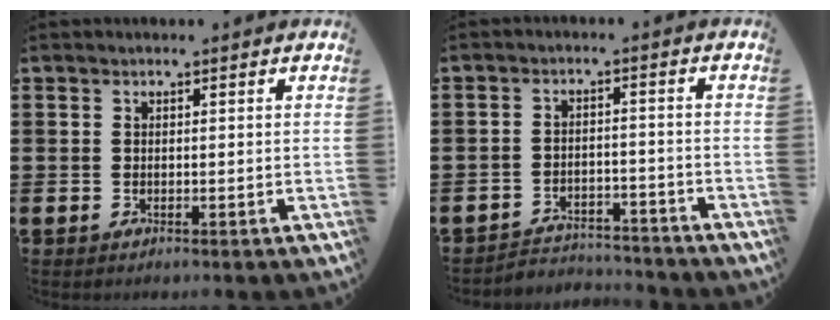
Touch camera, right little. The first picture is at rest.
{"total": 3.2, "force": [-3.2, 0.4, -0.1], "torque": [-0.007, 0.004, -0.070]}